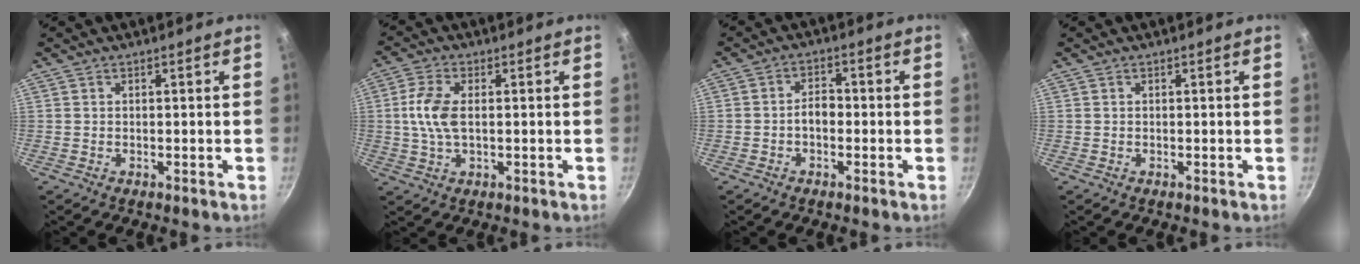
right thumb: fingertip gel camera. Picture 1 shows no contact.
{"total": 7.1, "force": [0.5, 3.7, 6.1], "torque": [-0.130, 0.007, 0.007]}
{"total": 3.4, "force": [-1.0, 2.3, 2.4], "torque": [-0.024, 0.019, -0.021]}
{"total": 0.0}